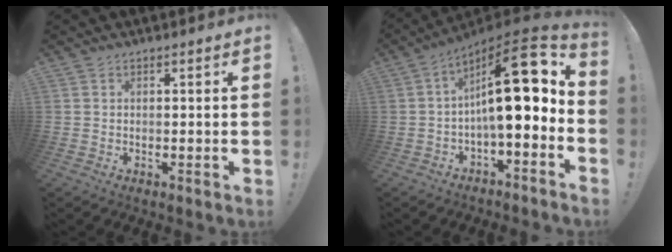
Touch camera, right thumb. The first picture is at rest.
{"total": 19.2, "force": [2.9, 5.6, 18.2], "torque": [-0.278, -0.013, 0.046]}